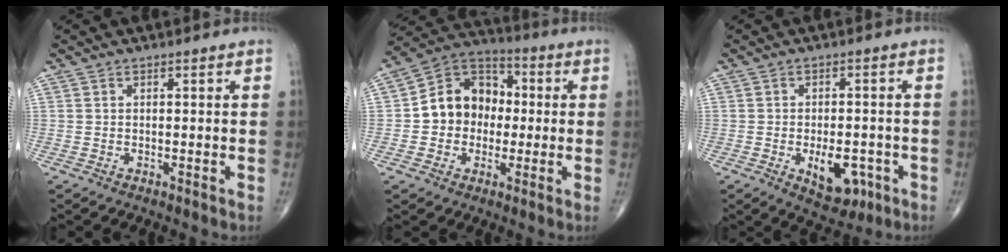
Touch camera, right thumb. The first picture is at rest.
{"total": 12.7, "force": [-0.2, 10.5, 7.2], "torque": [-0.079, 0.034, -0.014]}
{"total": 7.9, "force": [-2.8, 4.5, 5.9], "torque": [-0.066, 0.009, -0.028]}